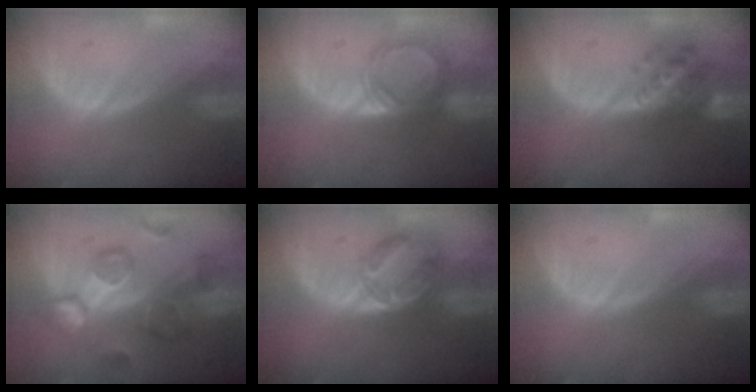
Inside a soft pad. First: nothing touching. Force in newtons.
{"total": 4.9, "press": 4.6, "slide": 1.8}
{"total": 6.1, "press": 5.9, "slide": 1.4}
{"total": 10.5, "press": 9.1, "slide": 5.2}
{"total": 6.2, "press": 5.7, "slide": 2.5}
{"total": 0.0}